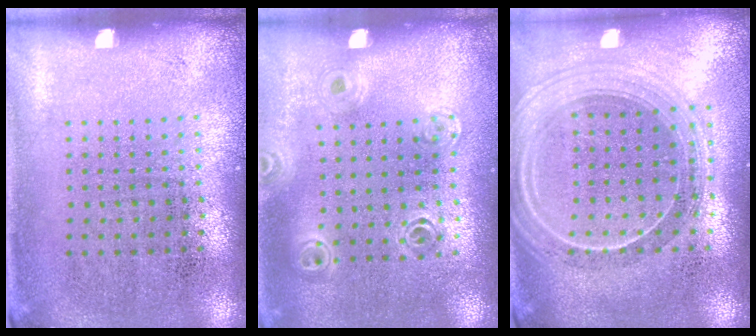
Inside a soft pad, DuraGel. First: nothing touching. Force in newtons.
{"total": 1.1, "press": 1.1, "slide": 0.2}
{"total": 2.3, "press": 2.0, "slide": 1.2}